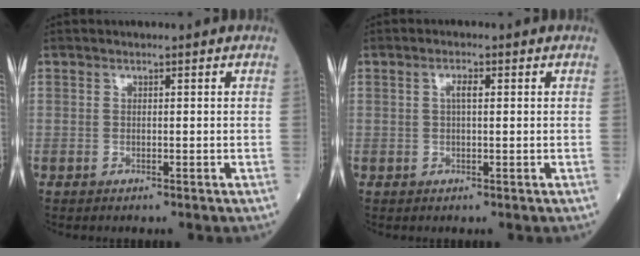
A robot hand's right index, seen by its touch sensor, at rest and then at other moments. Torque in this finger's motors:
{"motor_torque": [0.14, -0.02, 0.01, 0.01]}